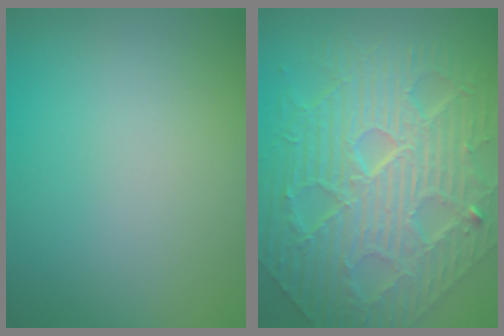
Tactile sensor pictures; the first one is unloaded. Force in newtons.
{"total": 10.8, "press": 7.4, "slide": 7.9}